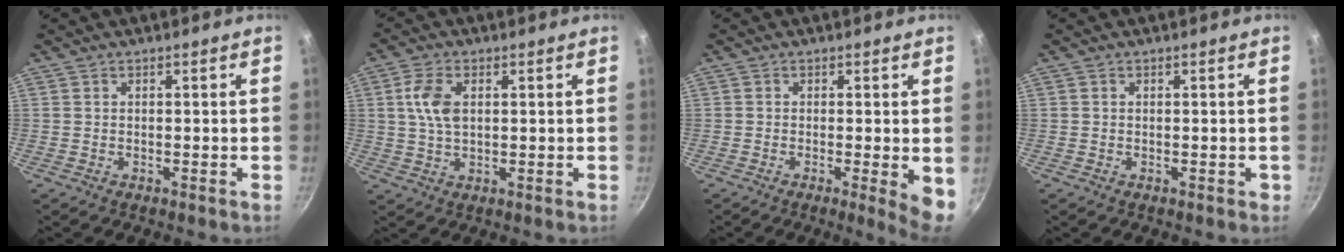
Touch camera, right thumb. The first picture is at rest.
{"total": 6.6, "force": [1.4, 3.9, 5.1], "torque": [-0.096, 0.003, 0.025]}
{"total": 5.6, "force": [-0.7, 1.0, 5.5], "torque": [-0.065, -0.011, -0.009]}
{"total": 0.7, "force": [-0.1, 0.6, 0.4], "torque": [0.001, 0.002, -0.001]}